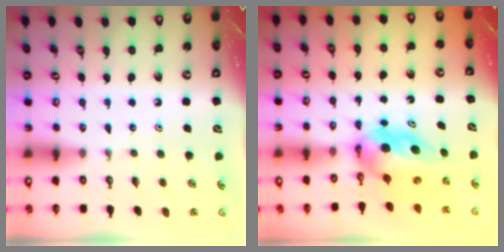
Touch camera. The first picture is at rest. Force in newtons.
{"total": 6.7, "press": 6.6, "slide": 1.4}